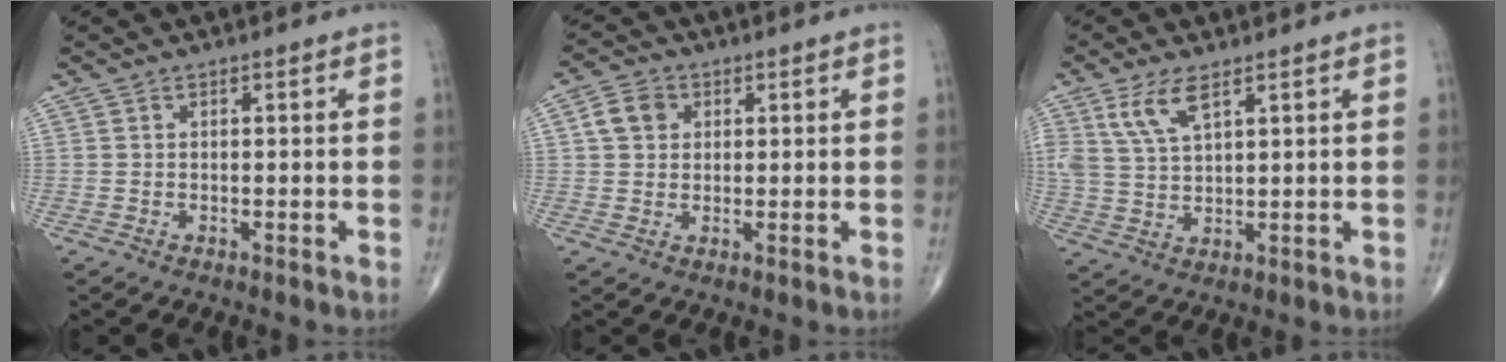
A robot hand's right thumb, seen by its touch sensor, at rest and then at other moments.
{"total": 4.9, "force": [1.3, 4.0, 2.5], "torque": [-0.035, 0.005, 0.020]}
{"total": 7.0, "force": [3.8, 2.8, 5.1], "torque": [-0.103, -0.011, 0.083]}